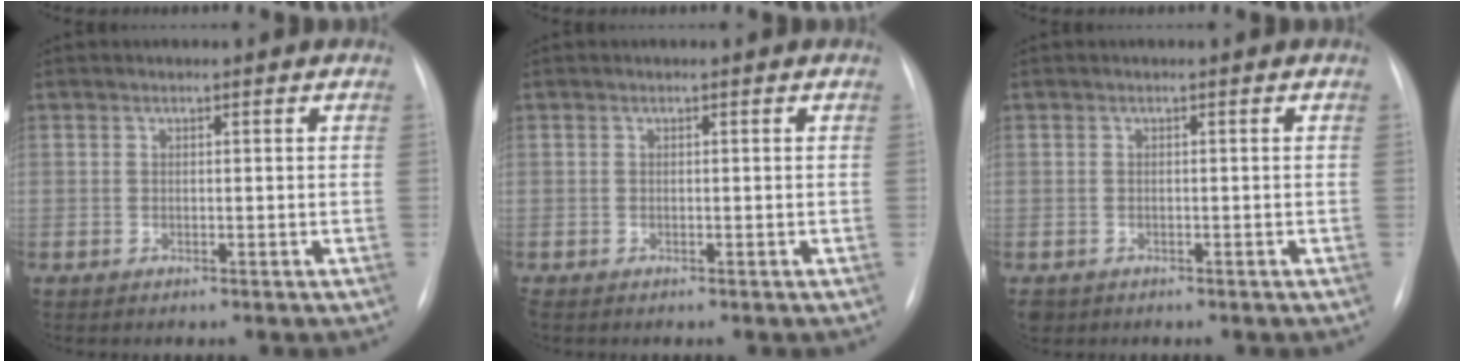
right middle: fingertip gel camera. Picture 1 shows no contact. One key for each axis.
{"total": 0.5, "fx": -0.4, "fy": 0.2, "fz": 0.2, "tx": -0.005, "ty": -0.001, "tz": -0.004}
{"total": 2.6, "fx": -1.8, "fy": 1.8, "fz": 0.6, "tx": -0.011, "ty": -0.001, "tz": -0.024}